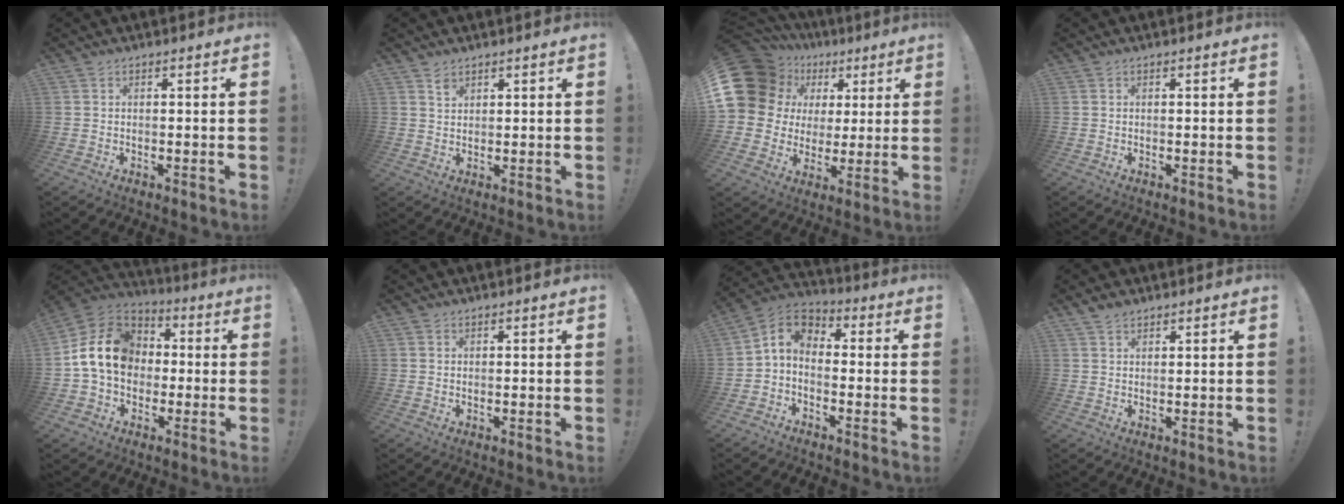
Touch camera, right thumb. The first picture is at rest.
{"total": 2.4, "force": [1.8, 1.4, 0.5], "torque": [0.003, -0.013, 0.032]}
{"total": 17.2, "force": [6.5, 14.0, 7.7], "torque": [-0.137, -0.033, 0.144]}
{"total": 0.0}
{"total": 16.5, "force": [1.4, 12.9, 10.2], "torque": [-0.181, 0.017, 0.031]}
{"total": 0.6, "force": [0.5, 0.4, -0.1], "torque": [0.003, 0.000, 0.010]}
{"total": 5.5, "force": [-1.0, 4.0, 3.7], "torque": [-0.080, 0.009, -0.016]}
{"total": 2.3, "force": [1.9, 1.1, 0.7], "torque": [-0.013, -0.007, 0.037]}